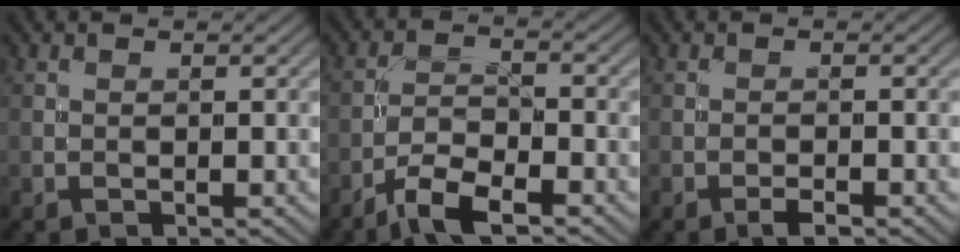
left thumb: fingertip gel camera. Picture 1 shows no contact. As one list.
[{"total": 5.8, "force": [-4.2, 1.4, 3.6], "torque": [-0.073, 0.000, -0.087]}, {"total": 1.3, "force": [-0.9, 0.2, 0.8], "torque": [-0.014, 0.002, -0.019]}]